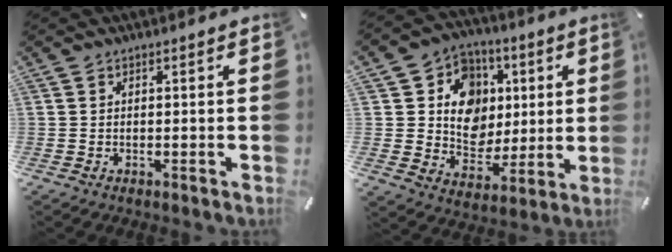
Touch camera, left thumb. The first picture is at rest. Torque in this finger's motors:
{"motor_torque": [2.16, 2.22, 0.83, -0.96, 0.30]}